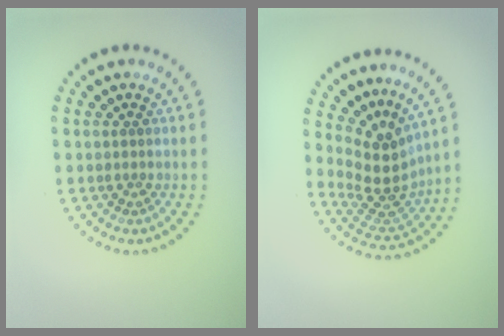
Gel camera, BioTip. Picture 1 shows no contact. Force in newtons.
{"total": 3.8, "press": 2.7, "slide": 2.7}